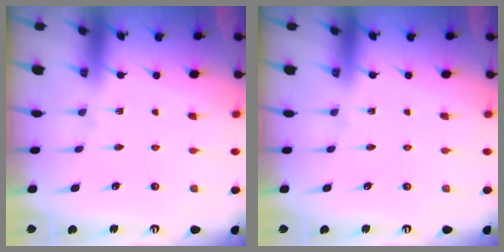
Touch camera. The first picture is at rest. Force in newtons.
{"total": 0.0}